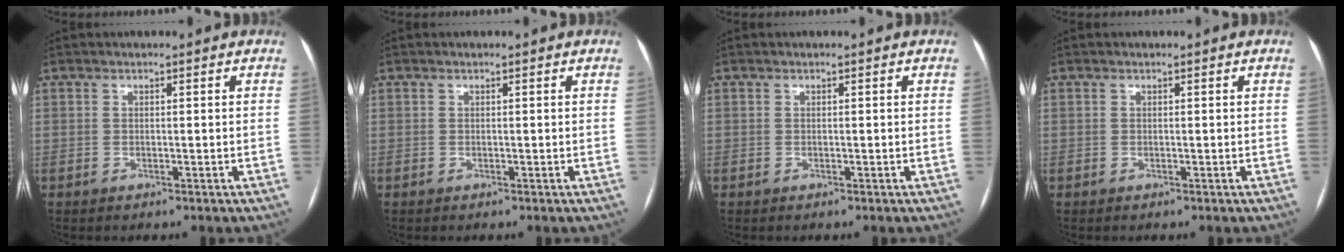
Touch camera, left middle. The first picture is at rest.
{"total": 0.0}
{"total": 0.0}
{"total": 0.0}